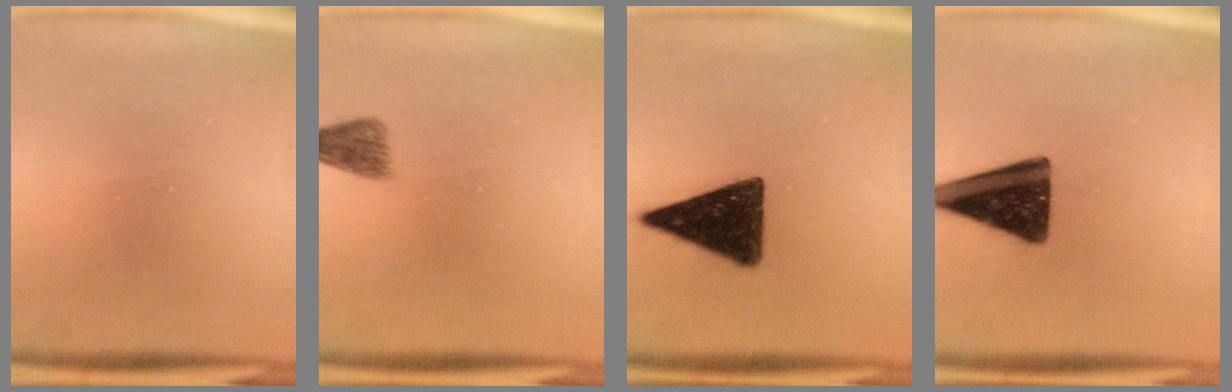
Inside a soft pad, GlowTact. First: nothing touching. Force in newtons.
{"total": 2.1}
{"total": 13.7}
{"total": 13.8}